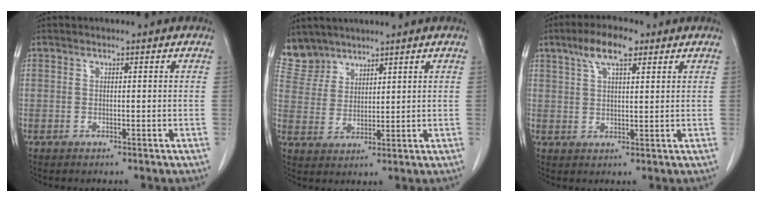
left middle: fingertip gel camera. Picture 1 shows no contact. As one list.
[{"total": 5.3, "force": [4.8, 2.2, -0.4], "torque": [0.006, 0.002, 0.108]}, {"total": 6.5, "force": [3.9, 1.8, 4.9], "torque": [-0.097, 0.015, 0.069]}]